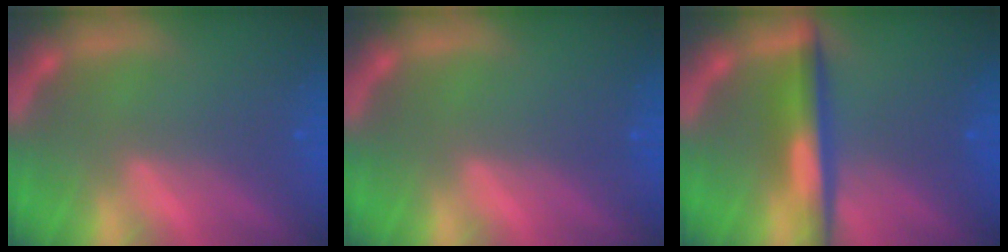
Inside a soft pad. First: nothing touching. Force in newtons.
{"total": 0.0}
{"total": 5.0}